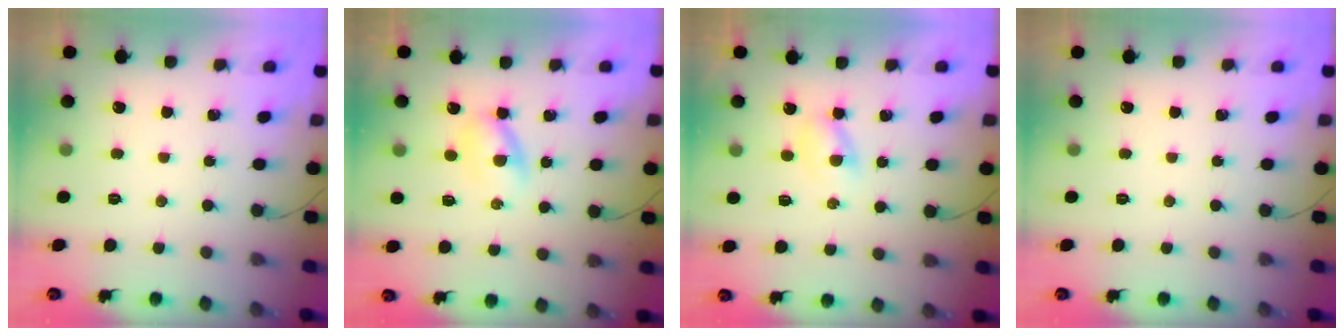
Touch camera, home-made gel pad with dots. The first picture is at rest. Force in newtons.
{"total": 3.7, "press": 3.5, "slide": 1.1}
{"total": 1.9, "press": 1.7, "slide": 0.9}
{"total": 0.0}